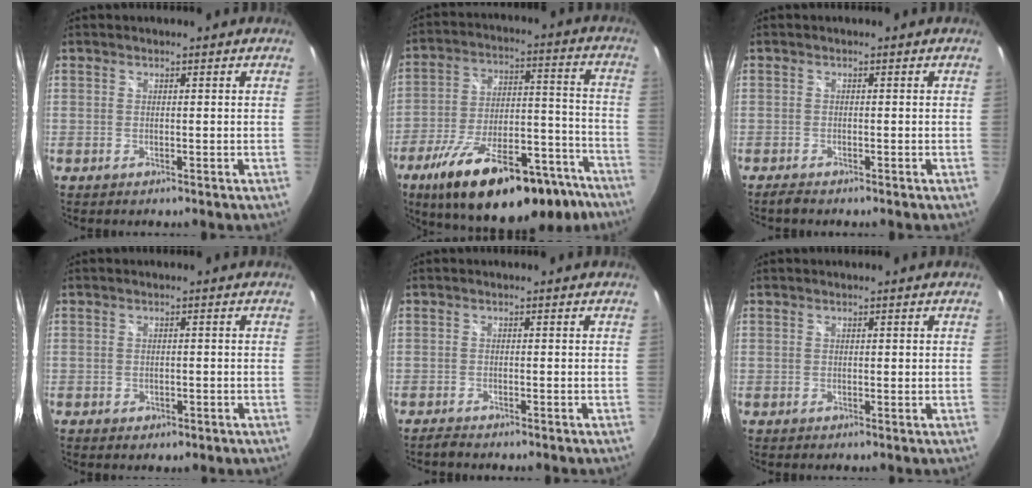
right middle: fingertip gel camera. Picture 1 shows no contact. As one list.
[{"total": 27.0, "force": [-19.0, 9.6, 16.6], "torque": [-0.267, -0.010, -0.269]}, {"total": 1.5, "force": [-1.4, 0.2, 0.6], "torque": [-0.013, -0.004, -0.024]}, {"total": 1.6, "force": [-0.2, 1.3, 0.9], "torque": [-0.014, -0.003, -0.001]}, {"total": 1.3, "force": [-1.2, 0.0, 0.3], "torque": [-0.009, -0.003, -0.022]}, {"total": 1.0, "force": [1.0, -0.1, 0.1], "torque": [0.001, 0.005, 0.013]}]